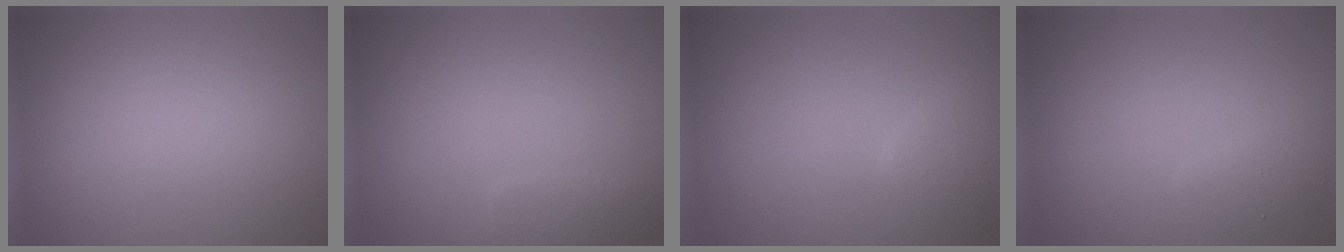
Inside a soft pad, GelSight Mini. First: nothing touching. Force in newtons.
{"total": 1.6, "press": 1.6, "slide": 0.0}
{"total": 2.4, "press": 2.4, "slide": 0.1}
{"total": 1.4, "press": 1.4, "slide": 0.1}